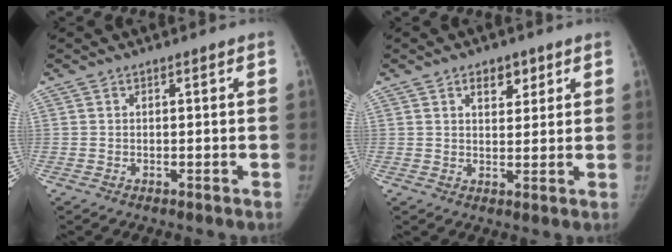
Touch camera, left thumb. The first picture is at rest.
{"total": 4.7, "force": [2.6, 2.9, 2.7], "torque": [-0.013, -0.012, 0.037]}